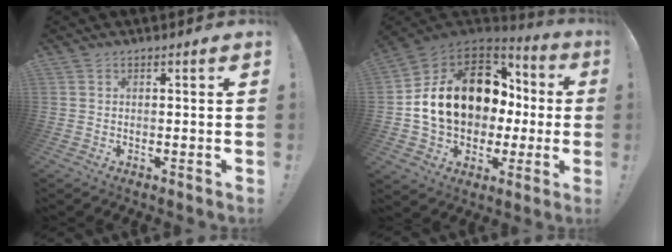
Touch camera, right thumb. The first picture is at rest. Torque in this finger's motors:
{"motor_torque": [2.50, 2.51, 0.82, 0.57, 0.30]}